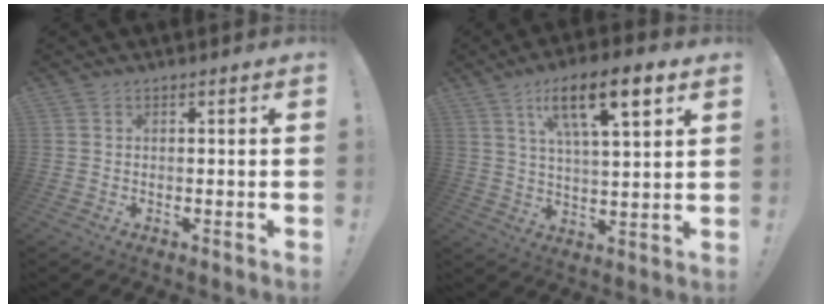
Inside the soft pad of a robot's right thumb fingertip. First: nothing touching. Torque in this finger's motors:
{"motor_torque": [0.18, 0.46, 1.26, 0.42, 0.39]}